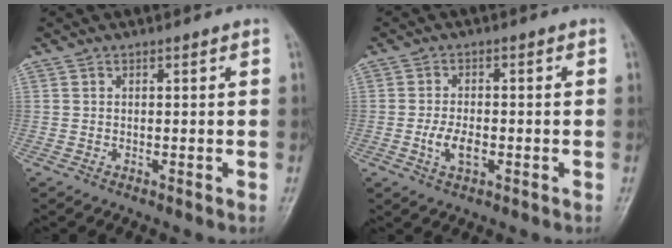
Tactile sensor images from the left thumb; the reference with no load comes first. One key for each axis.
{"total": 4.4, "fx": -1.4, "fy": 2.3, "fz": 3.4, "tx": -0.067, "ty": 0.006, "tz": -0.026}